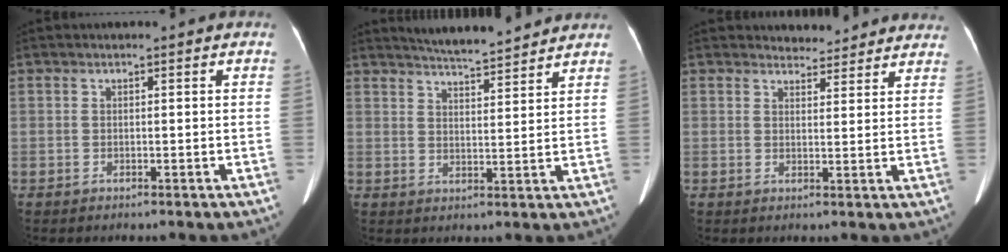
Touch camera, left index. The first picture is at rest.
{"total": 9.2, "force": [8.7, 0.3, 2.8], "torque": [-0.052, 0.012, 0.126]}
{"total": 7.0, "force": [6.7, 1.9, 0.3], "torque": [0.014, 0.006, 0.061]}